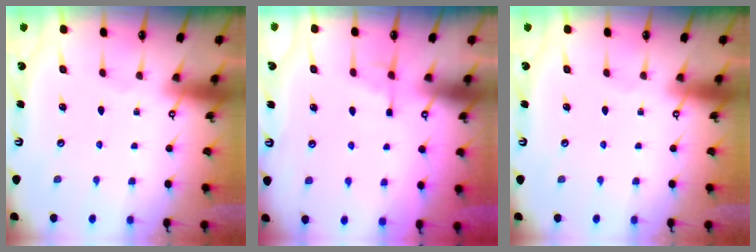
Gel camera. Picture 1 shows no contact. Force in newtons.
{"total": 3.9, "press": 3.9, "slide": 0.6}
{"total": 0.0}